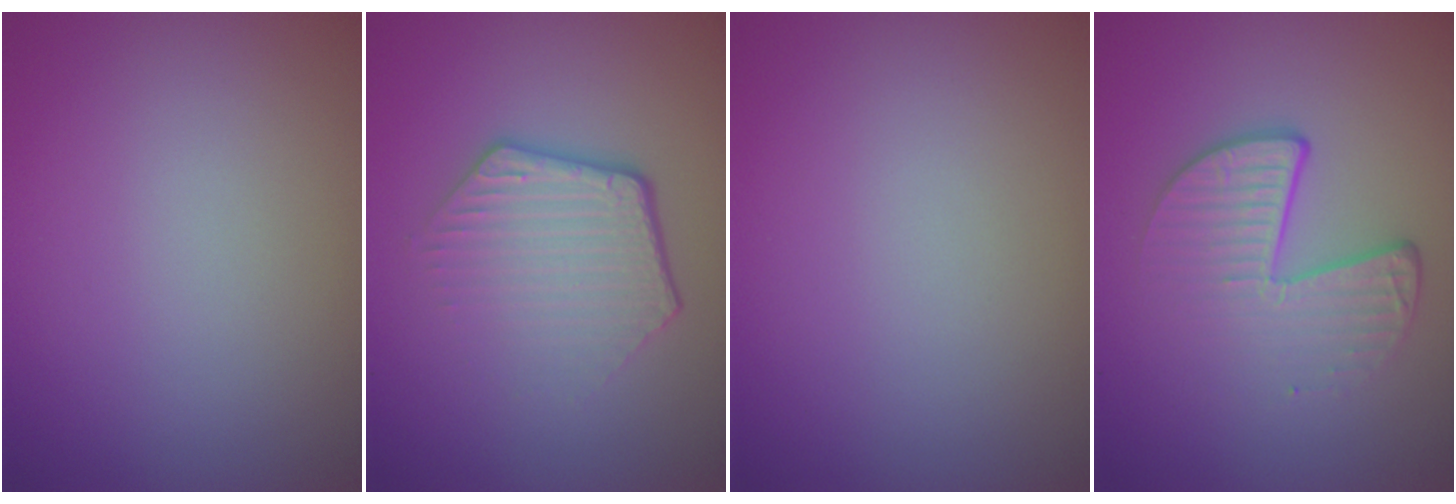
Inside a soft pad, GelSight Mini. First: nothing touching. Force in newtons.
{"total": 4.2, "press": 3.1, "slide": 2.8}
{"total": 0.0}
{"total": 4.3, "press": 2.7, "slide": 3.3}